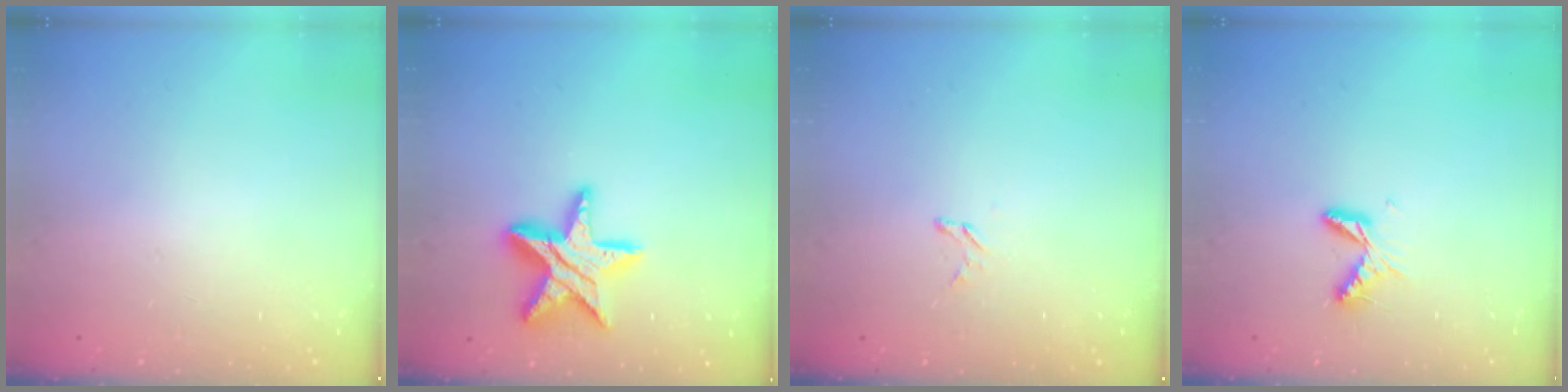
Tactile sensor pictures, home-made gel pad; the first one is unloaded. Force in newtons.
{"total": 15.3, "press": 15.3, "slide": 1.0}
{"total": 2.4, "press": 2.4, "slide": 0.2}
{"total": 5.6, "press": 5.6, "slide": 0.5}